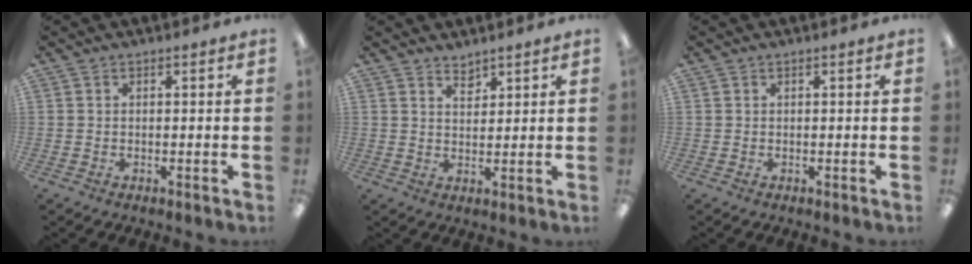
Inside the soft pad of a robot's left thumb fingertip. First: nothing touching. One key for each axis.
{"total": 3.0, "fx": 2.7, "fy": 1.1, "fz": 0.6, "tx": -0.007, "ty": -0.016, "tz": 0.049}
{"total": 0.0}